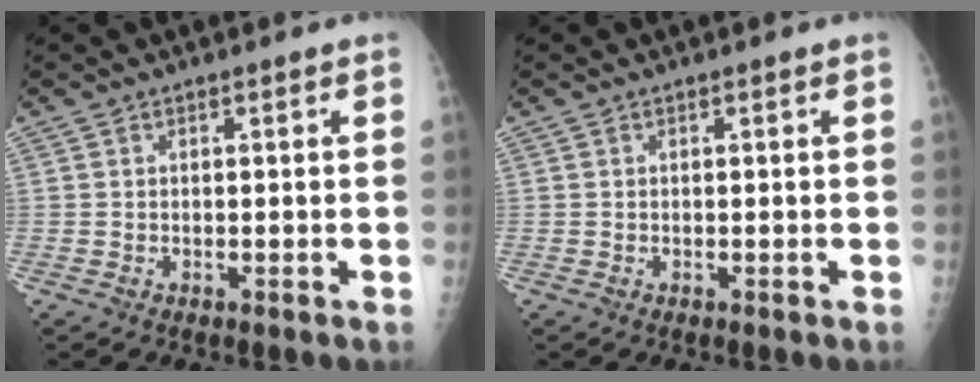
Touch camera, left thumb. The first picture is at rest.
{"total": 0.0}